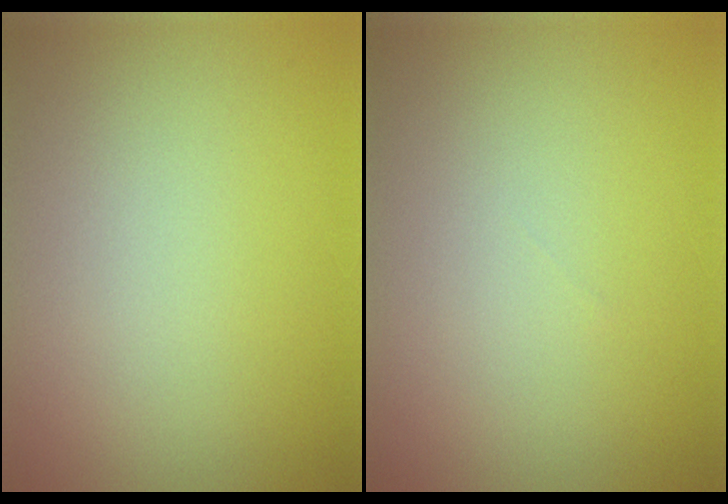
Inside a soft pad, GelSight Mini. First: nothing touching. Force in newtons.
{"total": 0.0}